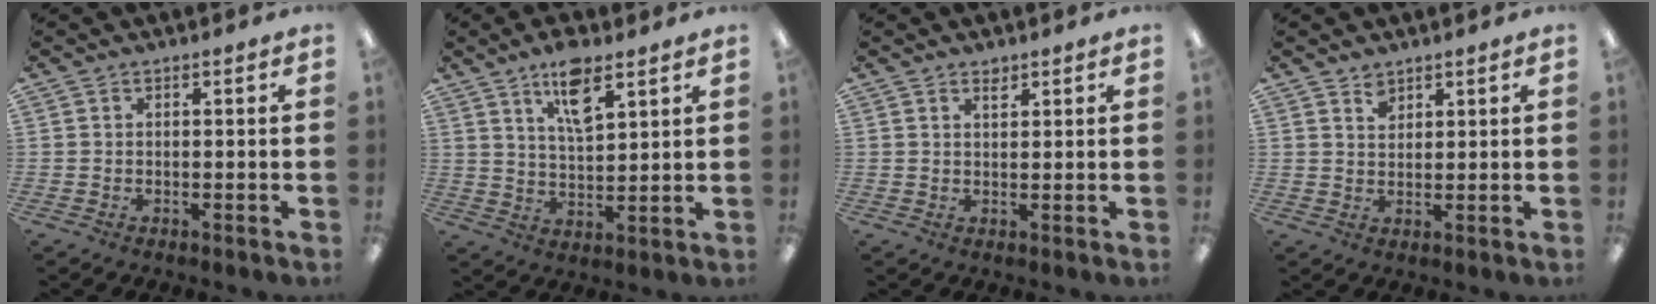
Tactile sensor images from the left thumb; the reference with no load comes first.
{"total": 9.5, "force": [6.3, 3.4, 6.2], "torque": [-0.104, -0.025, 0.107]}
{"total": 1.5, "force": [1.4, 0.6, 0.4], "torque": [-0.003, -0.005, 0.024]}
{"total": 2.9, "force": [2.4, 1.5, 0.6], "torque": [0.001, -0.014, 0.043]}